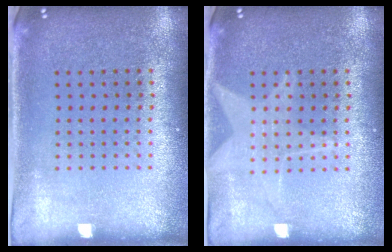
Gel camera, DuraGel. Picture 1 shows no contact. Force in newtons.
{"total": 1.9, "press": 1.9, "slide": 0.2}